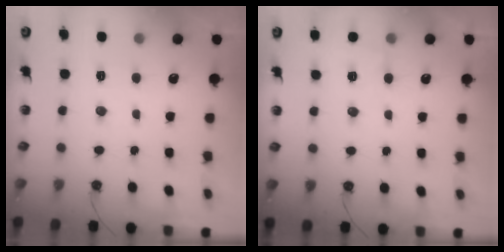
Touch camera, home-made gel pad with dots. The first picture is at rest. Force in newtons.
{"total": 2.7, "press": 2.6, "slide": 0.7}